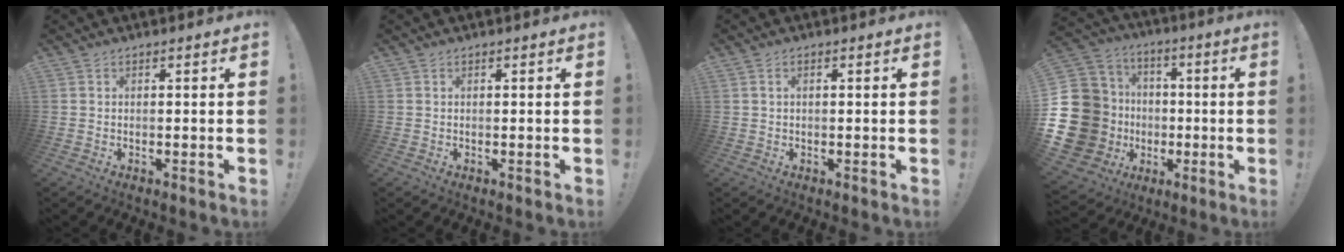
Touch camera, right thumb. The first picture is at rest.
{"total": 0.0}
{"total": 1.0, "force": [0.2, 0.6, 0.8], "torque": [-0.024, 0.008, 0.005]}
{"total": 24.7, "force": [-4.0, 20.8, 12.7], "torque": [-0.276, 0.017, -0.007]}